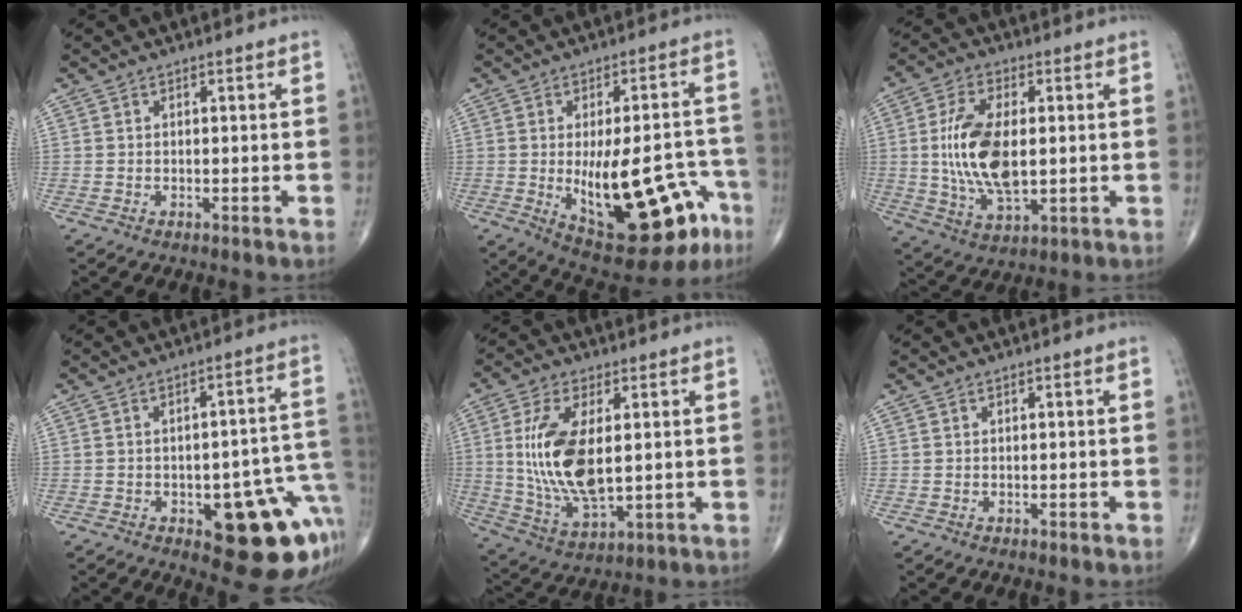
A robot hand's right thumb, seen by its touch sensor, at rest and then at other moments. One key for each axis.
{"total": 21.5, "fx": -6.7, "fy": 9.1, "fz": 18.3, "tx": -0.221, "ty": 0.024, "tz": -0.069}
{"total": 14.2, "fx": 0.6, "fy": 7.1, "fz": 12.3, "tx": -0.238, "ty": -0.006, "tz": 0.016}
{"total": 17.5, "fx": -6.0, "fy": 7.2, "fz": 14.7, "tx": -0.109, "ty": 0.043, "tz": -0.053}
{"total": 15.2, "fx": 1.8, "fy": 7.0, "fz": 13.4, "tx": -0.267, "ty": -0.018, "tz": 0.045}
{"total": 0.0}